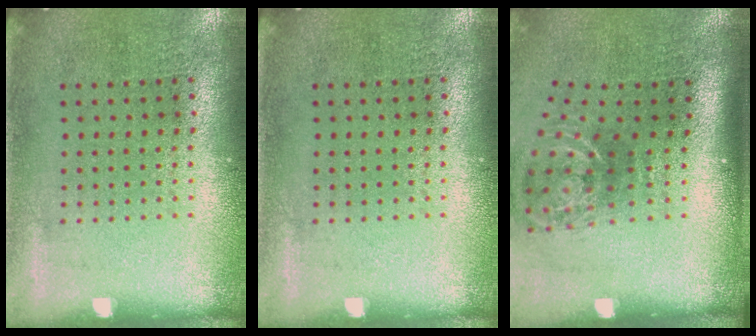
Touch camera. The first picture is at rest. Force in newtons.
{"total": 0.0}
{"total": 2.0, "press": 1.2, "slide": 1.6}